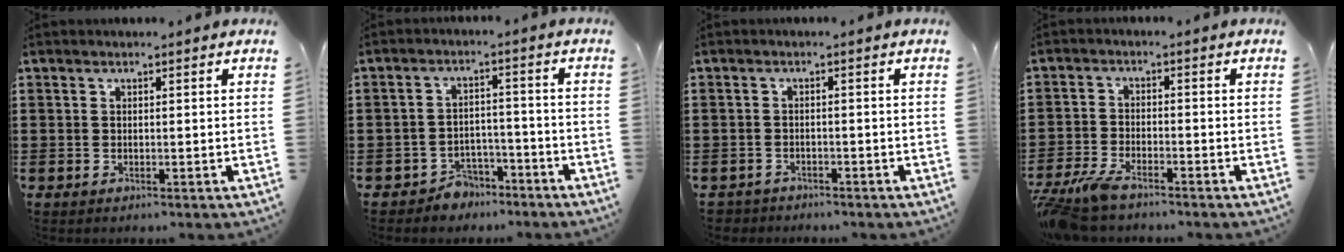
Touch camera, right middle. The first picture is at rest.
{"total": 3.7, "force": [-3.5, 1.2, 0.1], "torque": [-0.010, 0.007, -0.073]}
{"total": 1.7, "force": [-1.7, 0.4, -0.2], "torque": [-0.003, 0.001, -0.038]}
{"total": 5.0, "force": [-4.3, 0.9, 2.3], "torque": [-0.072, -0.010, -0.092]}